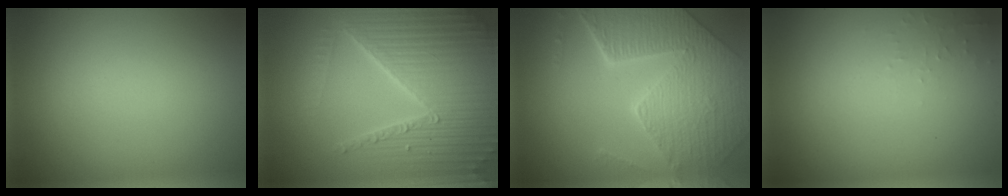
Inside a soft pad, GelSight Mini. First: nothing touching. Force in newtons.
{"total": 6.9, "press": 6.7, "slide": 1.6}
{"total": 8.8, "press": 6.3, "slide": 6.2}
{"total": 0.8, "press": 0.7, "slide": 0.1}